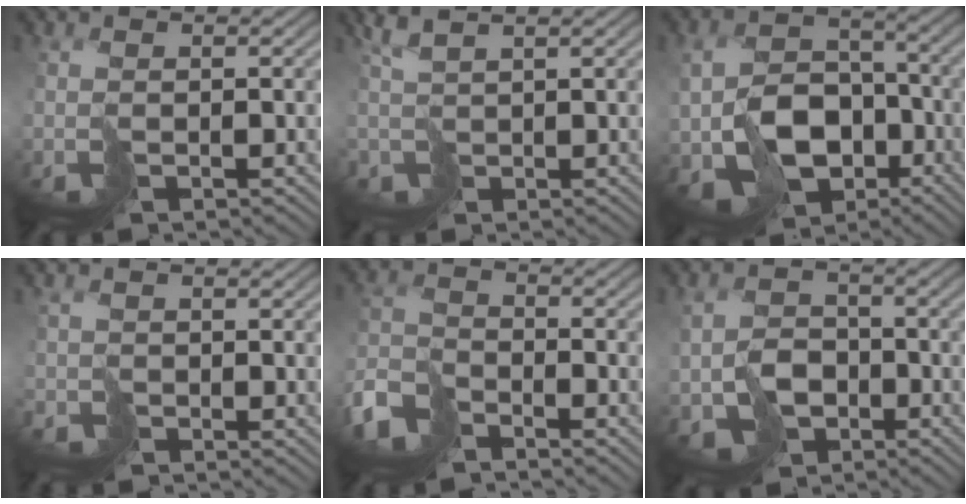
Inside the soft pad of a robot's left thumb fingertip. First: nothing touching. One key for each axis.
{"total": 1.7, "fx": 1.7, "fy": 0.0, "fz": -0.3, "tx": 0.001, "ty": 0.000, "tz": 0.037}
{"total": 9.9, "fx": -3.3, "fy": 7.8, "fz": 5.1, "tx": -0.102, "ty": -0.027, "tz": -0.054}
{"total": 1.4, "fx": -1.0, "fy": 0.1, "fz": -1.0, "tx": 0.020, "ty": -0.010, "tz": -0.021}
{"total": 5.9, "fx": -4.4, "fy": 3.1, "fz": 2.5, "tx": -0.069, "ty": -0.014, "tz": -0.100}
{"total": 3.5, "fx": -1.2, "fy": 3.2, "fz": 0.5, "tx": -0.009, "ty": -0.003, "tz": -0.021}